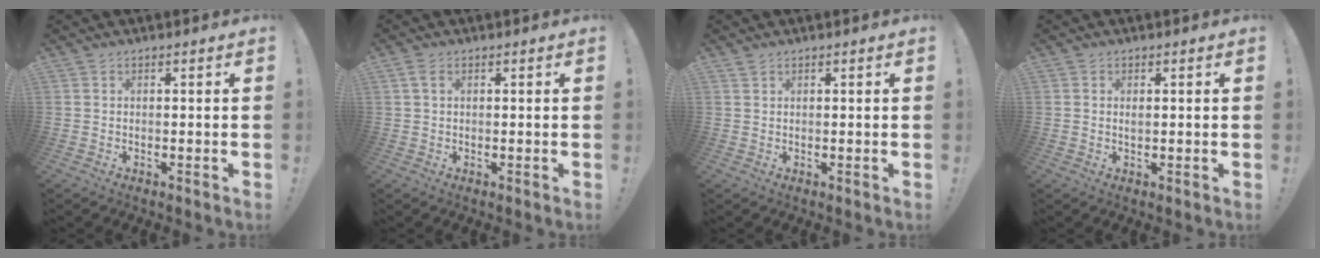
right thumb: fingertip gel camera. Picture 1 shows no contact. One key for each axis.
{"total": 2.3, "fx": 0.9, "fy": 1.4, "fz": 1.6, "tx": -0.027, "ty": 0.002, "tz": 0.016}
{"total": 0.9, "fx": 0.8, "fy": 0.4, "fz": 0.3, "tx": -0.013, "ty": 0.002, "tz": 0.017}
{"total": 0.7, "fx": 0.2, "fy": 0.5, "fz": 0.4, "tx": -0.006, "ty": 0.002, "tz": 0.004}